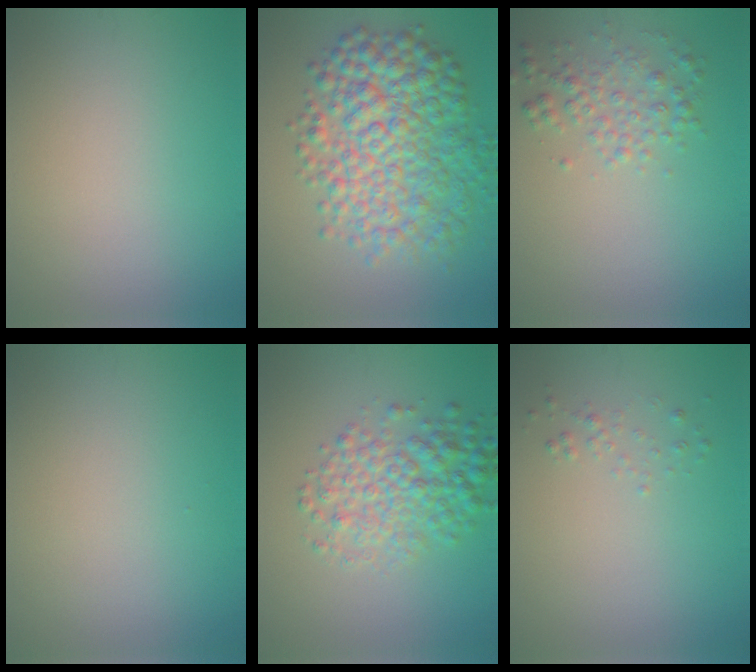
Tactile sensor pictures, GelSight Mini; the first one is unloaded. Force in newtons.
{"total": 8.7, "press": 8.7, "slide": 0.1}
{"total": 2.5, "press": 2.5, "slide": 0.1}
{"total": 0.0}
{"total": 5.0, "press": 5.0, "slide": 0.1}
{"total": 0.7, "press": 0.7, "slide": 0.1}